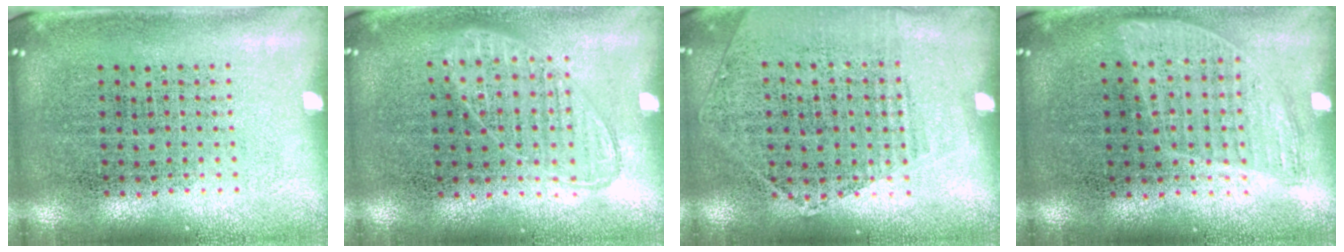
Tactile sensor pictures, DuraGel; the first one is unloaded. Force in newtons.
{"total": 1.0, "press": 0.9, "slide": 0.4}
{"total": 1.2, "press": 1.0, "slide": 0.7}
{"total": 0.9, "press": 0.8, "slide": 0.4}